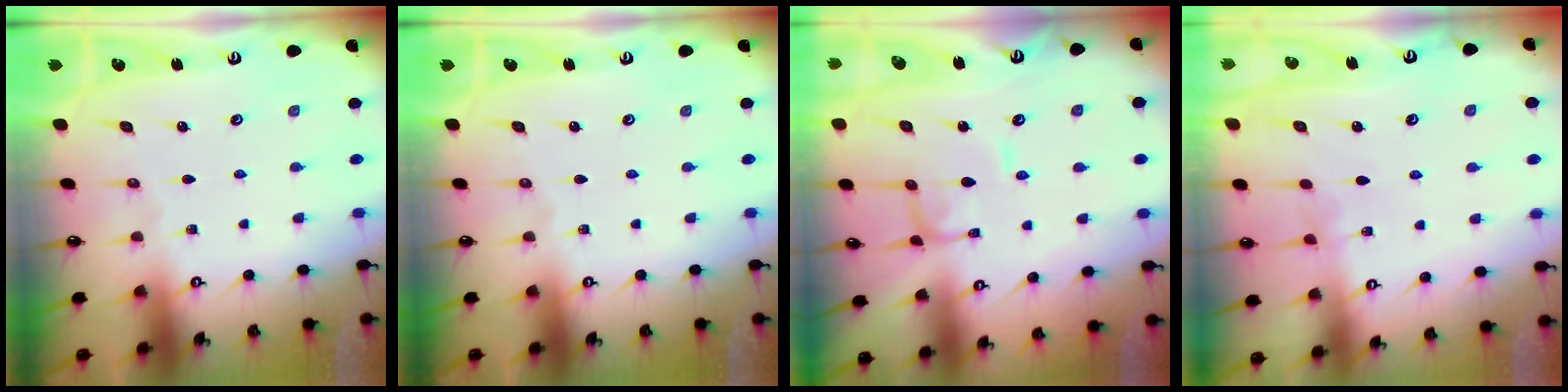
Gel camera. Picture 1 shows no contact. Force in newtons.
{"total": 0.0}
{"total": 0.9, "press": 0.9, "slide": 0.2}
{"total": 3.2, "press": 3.2, "slide": 0.3}